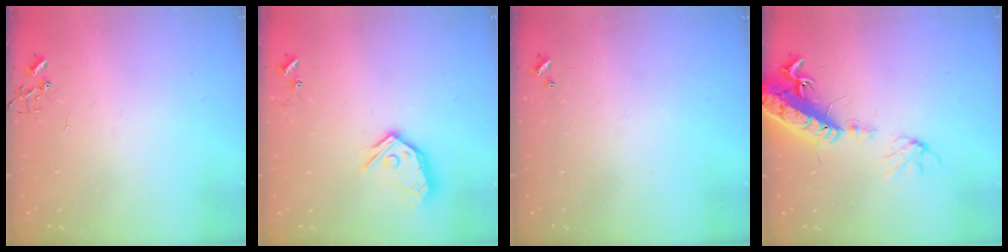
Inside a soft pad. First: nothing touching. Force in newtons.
{"total": 13.2, "press": 13.1, "slide": 1.6}
{"total": 0.0}
{"total": 17.9, "press": 17.4, "slide": 3.9}